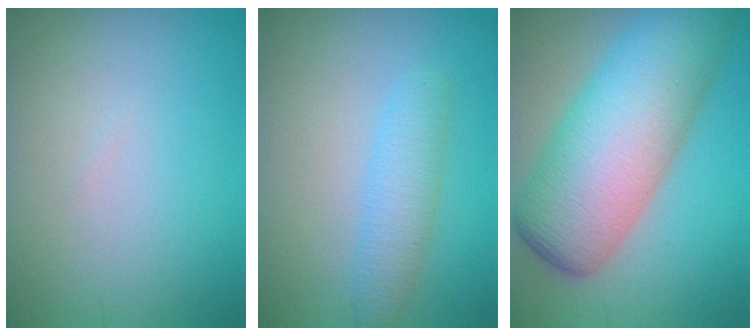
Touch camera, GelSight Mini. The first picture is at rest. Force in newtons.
{"total": 2.8, "press": 2.8, "slide": 0.1}
{"total": 12.0, "press": 12.0, "slide": 0.3}